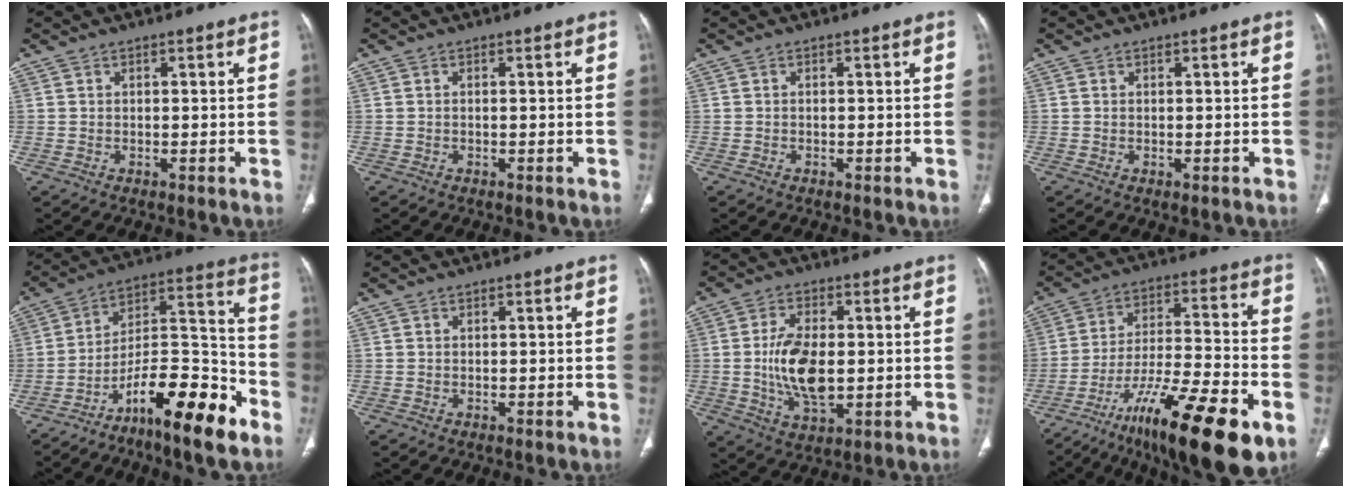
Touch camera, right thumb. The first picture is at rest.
{"total": 0.0}
{"total": 0.0}
{"total": 0.6, "force": [-0.2, 0.3, 0.5], "torque": [-0.011, -0.004, 0.000]}
{"total": 18.1, "force": [-11.2, 4.6, 13.5], "torque": [-0.208, 0.088, -0.189]}
{"total": 0.0}
{"total": 11.4, "force": [-0.5, 6.0, 9.7], "torque": [-0.179, -0.004, -0.004]}
{"total": 22.0, "force": [-12.1, 5.1, 17.7], "torque": [-0.279, 0.046, -0.197]}